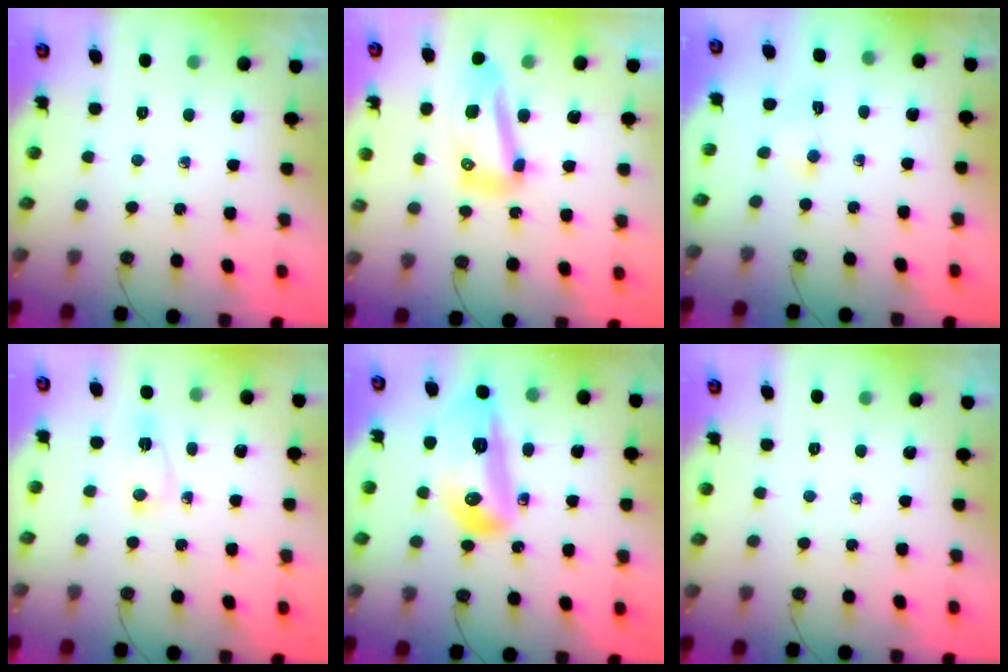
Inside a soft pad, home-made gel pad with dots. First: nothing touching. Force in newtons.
{"total": 12.3, "press": 12.2, "slide": 1.3}
{"total": 1.6, "press": 1.4, "slide": 0.7}
{"total": 3.0, "press": 2.9, "slide": 0.6}
{"total": 27.5, "press": 21.3, "slide": 17.4}
{"total": 0.0}